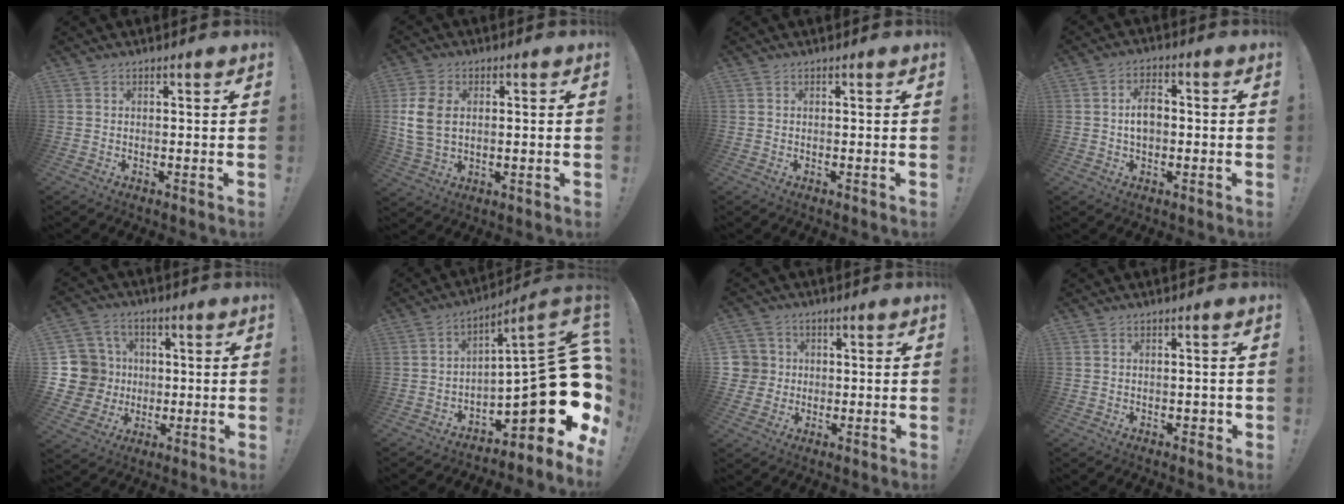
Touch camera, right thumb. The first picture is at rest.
{"total": 9.2, "force": [1.3, 6.4, 6.5], "torque": [-0.140, 0.002, 0.026]}
{"total": 0.0}
{"total": 6.2, "force": [-0.2, 4.0, 4.7], "torque": [-0.065, 0.010, -0.006]}
{"total": 11.6, "force": [0.6, 11.0, 3.6], "torque": [-0.069, 0.006, 0.026]}
{"total": 21.7, "force": [-4.2, 7.3, 20.0], "torque": [-0.260, -0.004, -0.059]}
{"total": 5.8, "force": [0.7, 5.6, 1.0], "torque": [-0.026, -0.002, 0.017]}
{"total": 1.4, "force": [-0.4, 1.1, 0.8], "torque": [-0.008, 0.003, -0.008]}